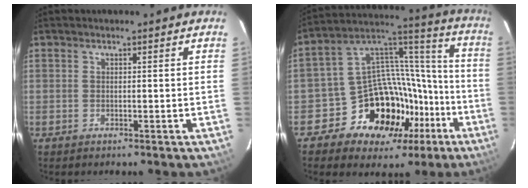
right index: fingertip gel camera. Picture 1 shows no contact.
{"total": 20.4, "force": [-11.6, 14.8, 8.0], "torque": [-0.150, 0.078, -0.160]}